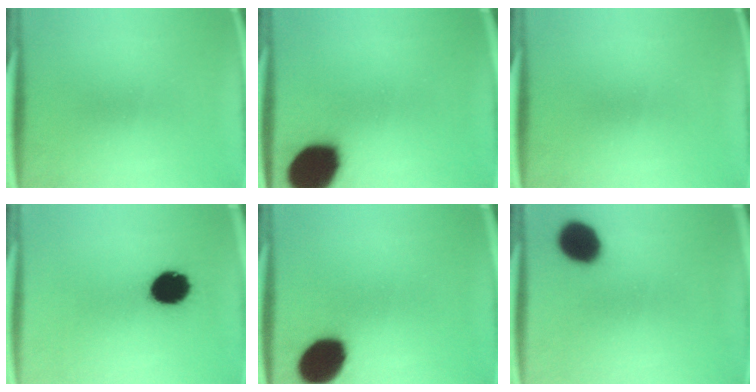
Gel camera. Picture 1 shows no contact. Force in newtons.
{"total": 19.0}
{"total": 0.0}
{"total": 12.2}
{"total": 15.1}
{"total": 11.4}